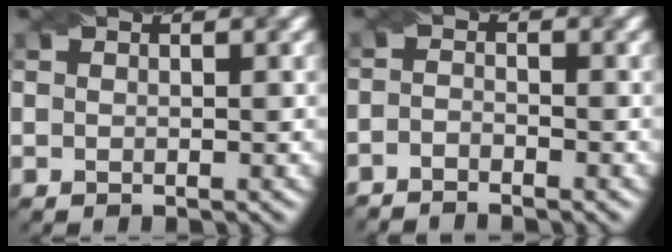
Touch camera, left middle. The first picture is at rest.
{"total": 1.8, "force": [-1.8, 0.2, 0.5], "torque": [-0.012, -0.003, -0.037]}